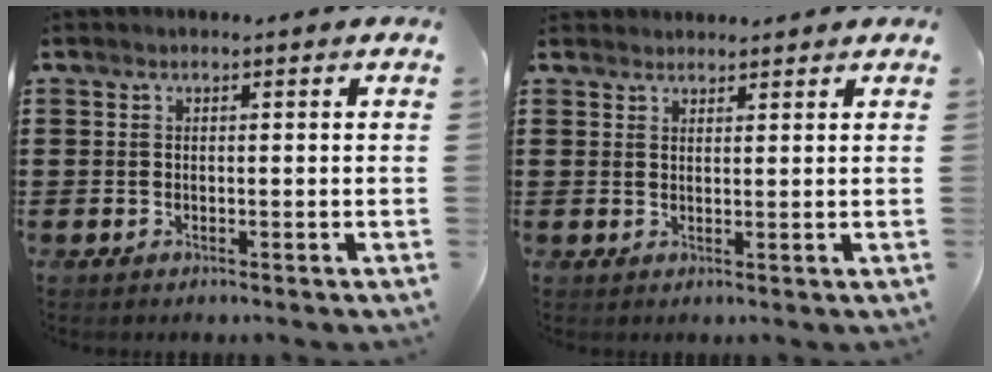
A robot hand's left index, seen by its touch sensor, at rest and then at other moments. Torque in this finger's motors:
{"motor_torque": [2.14, 0.00, -0.01, 0.01]}